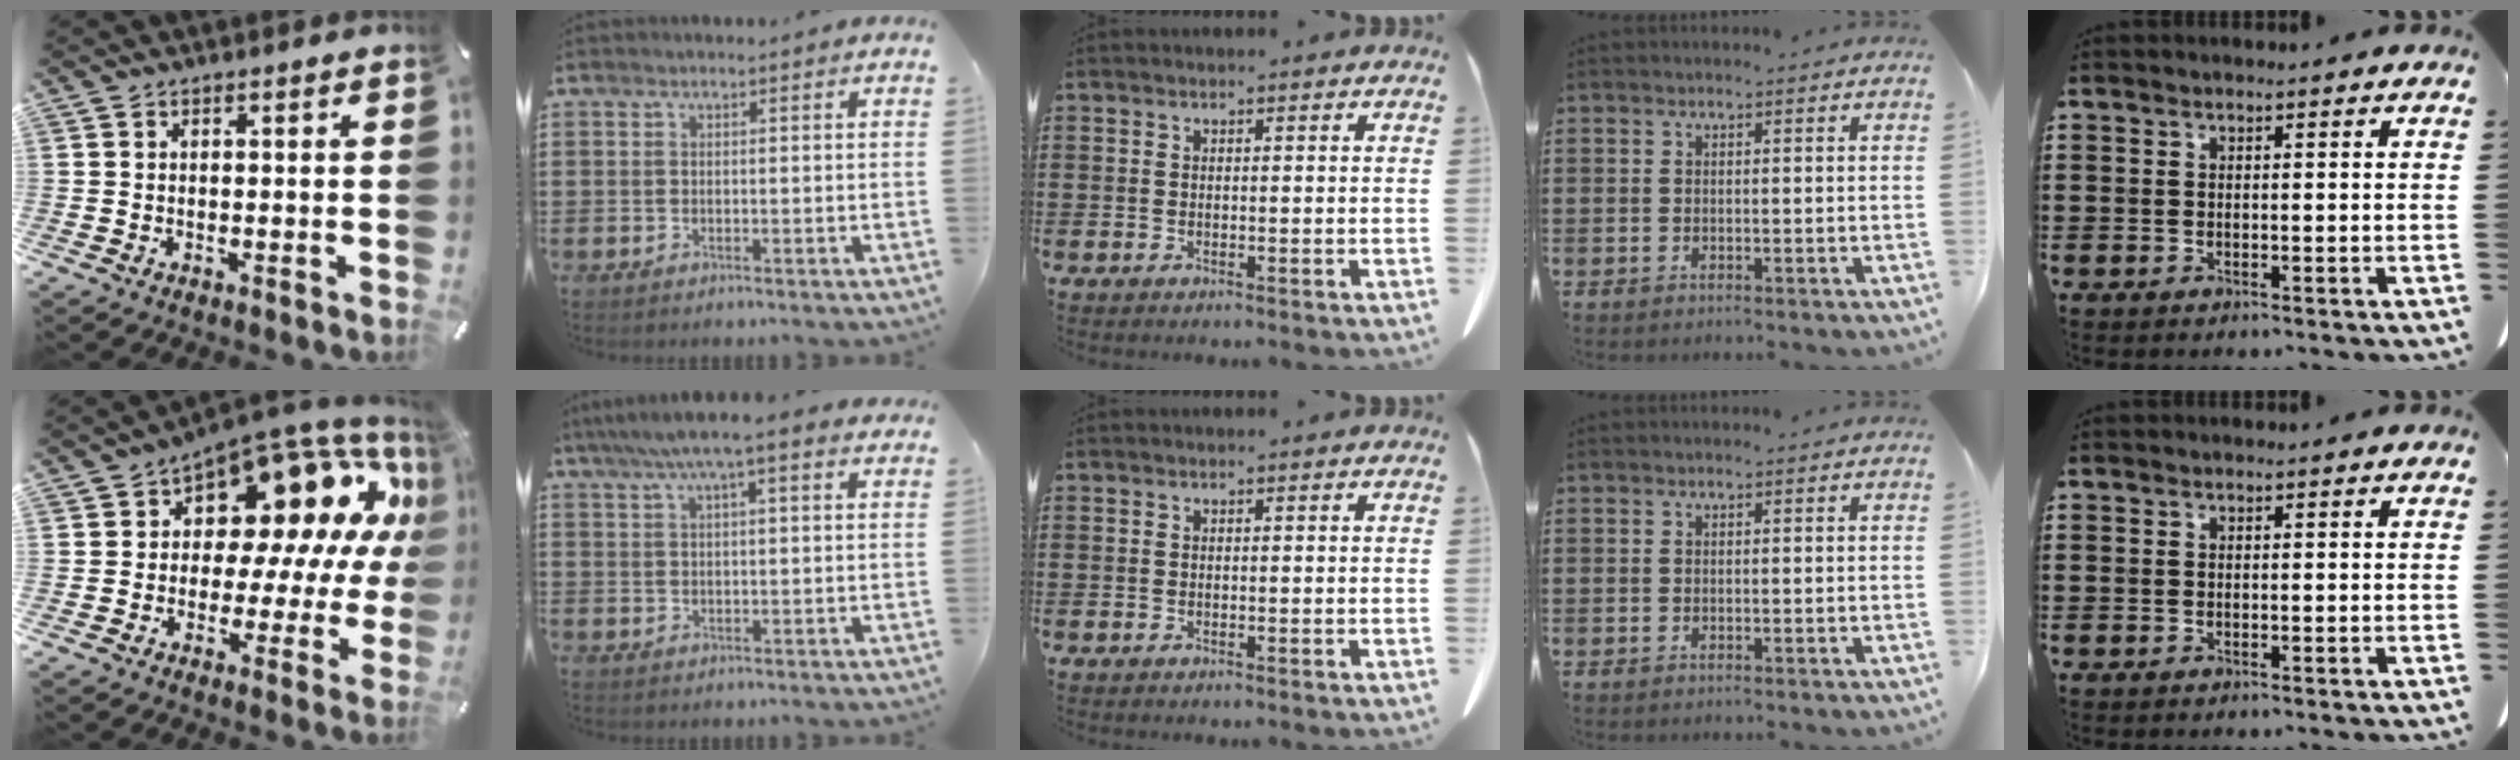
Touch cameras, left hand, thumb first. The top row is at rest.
{"thumb": {"total": 15.8, "force": [8.0, 9.2, 10.2], "torque": [-0.129, -0.084, 0.130]}, "index": {"total": 5.4, "force": [3.5, 1.1, 4.0], "torque": [-0.084, 0.004, 0.060]}}